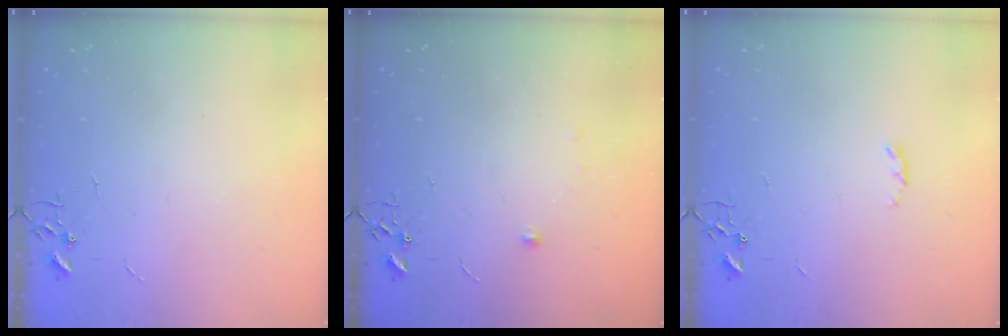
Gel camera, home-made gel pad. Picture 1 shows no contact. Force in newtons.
{"total": 3.7, "press": 3.6, "slide": 0.6}
{"total": 2.9, "press": 2.9, "slide": 0.5}